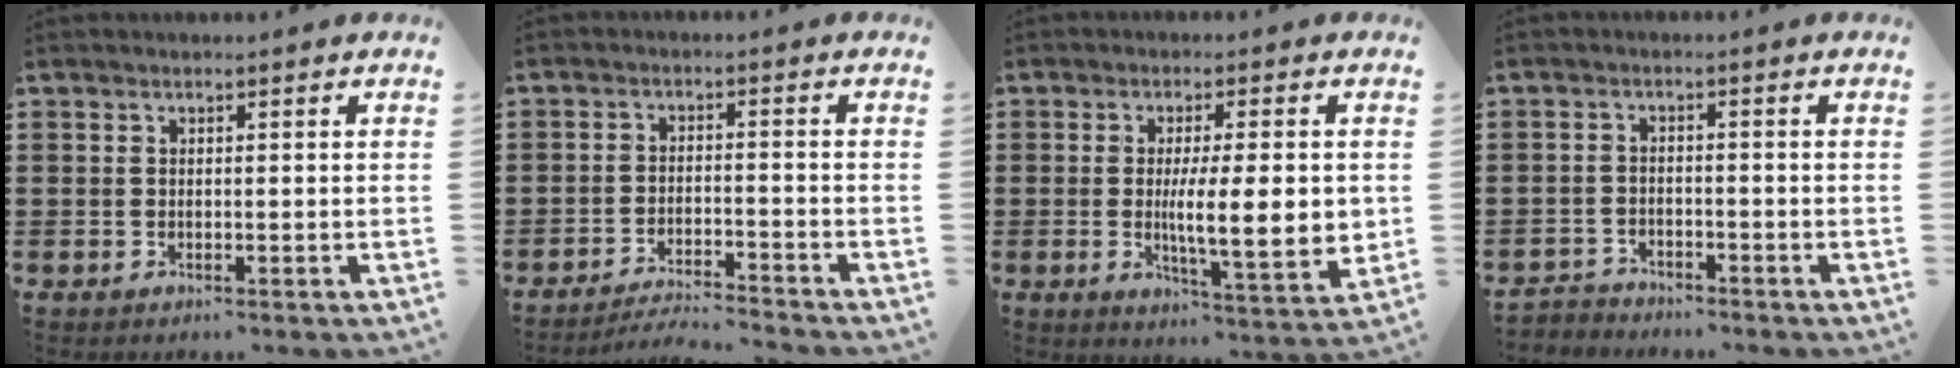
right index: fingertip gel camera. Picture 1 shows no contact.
{"total": 3.6, "force": [-3.6, -0.2, 0.6], "torque": [-0.012, -0.003, -0.074]}
{"total": 9.9, "force": [0.1, 2.2, 9.7], "torque": [-0.150, -0.014, -0.002]}
{"total": 2.5, "force": [-2.4, 0.3, -0.4], "torque": [0.000, 0.000, -0.055]}